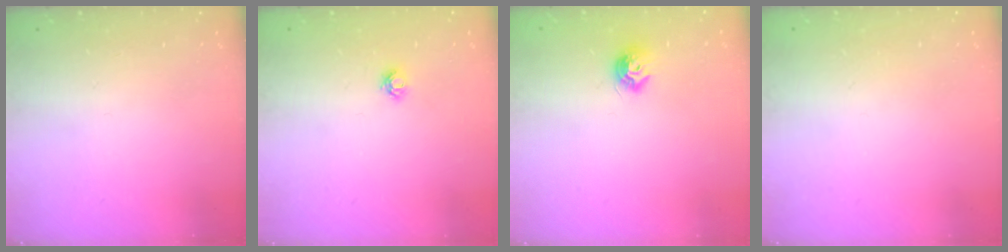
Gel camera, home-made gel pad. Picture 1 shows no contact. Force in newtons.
{"total": 5.3, "press": 5.2, "slide": 0.5}
{"total": 7.6, "press": 7.6, "slide": 0.2}
{"total": 0.8, "press": 0.8, "slide": 0.0}